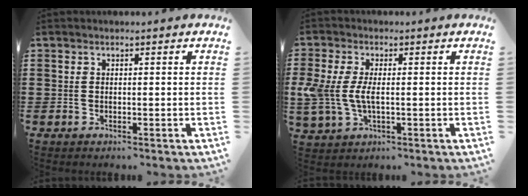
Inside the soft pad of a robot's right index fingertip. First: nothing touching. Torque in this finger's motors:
{"motor_torque": [0.51, 0.63, 0.17, 0.16]}